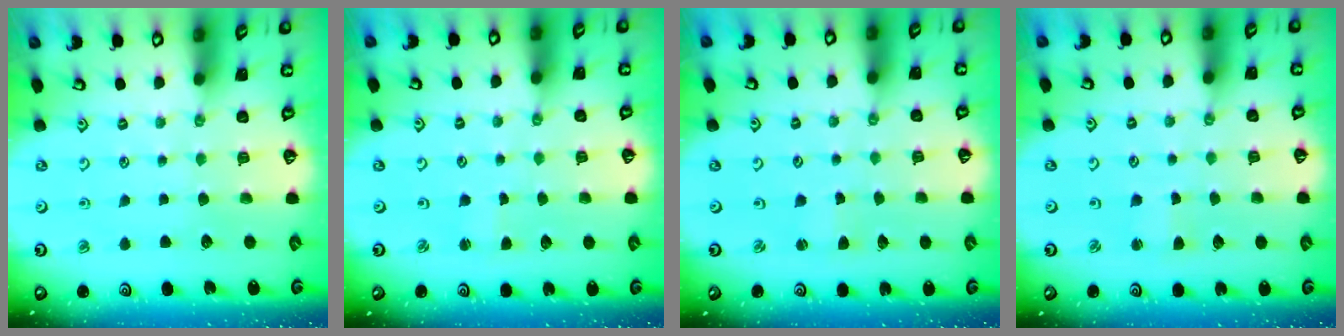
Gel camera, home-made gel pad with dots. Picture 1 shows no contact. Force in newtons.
{"total": 0.8, "press": 0.8, "slide": 0.2}
{"total": 1.8, "press": 1.7, "slide": 0.2}
{"total": 1.8, "press": 1.8, "slide": 0.3}